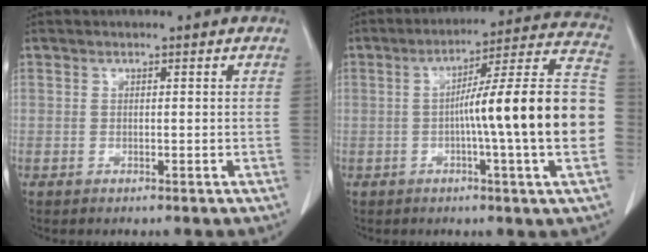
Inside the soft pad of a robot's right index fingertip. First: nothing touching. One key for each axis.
{"total": 19.2, "fx": -2.1, "fy": -0.5, "fz": 19.1, "tx": -0.239, "ty": 0.028, "tz": -0.039}